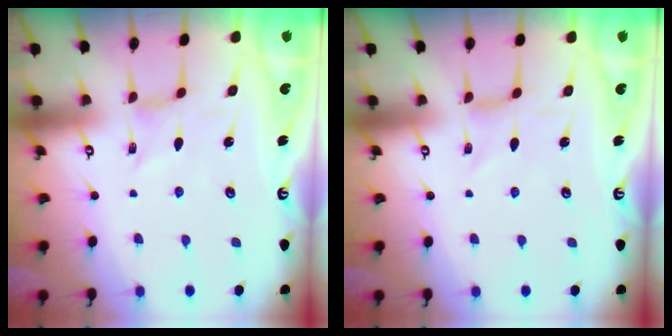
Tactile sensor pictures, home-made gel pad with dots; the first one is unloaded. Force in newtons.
{"total": 0.0}